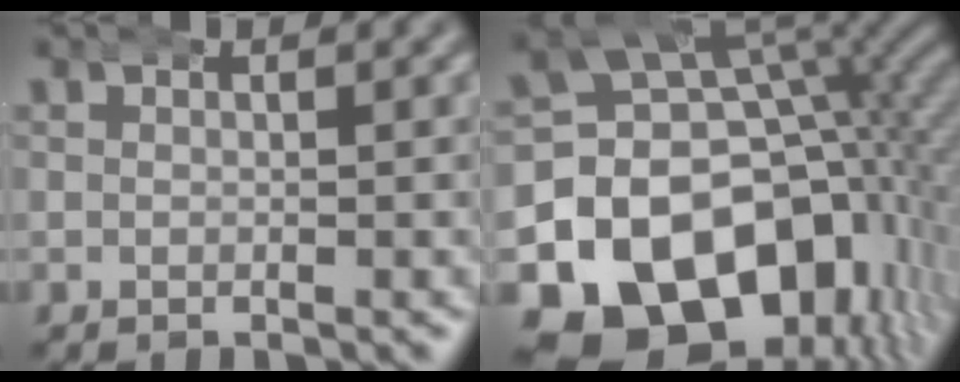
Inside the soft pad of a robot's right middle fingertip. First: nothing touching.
{"total": 24.1, "force": [-5.4, 18.9, 13.9], "torque": [-0.265, -0.087, -0.074]}